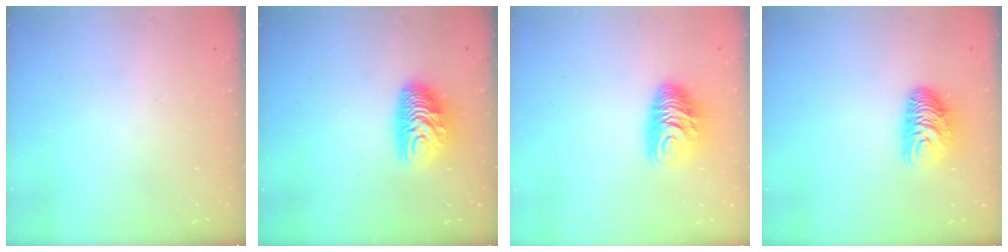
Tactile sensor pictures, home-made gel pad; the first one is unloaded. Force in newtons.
{"total": 11.4, "press": 11.3, "slide": 0.9}
{"total": 9.8, "press": 9.8, "slide": 0.3}
{"total": 9.8, "press": 9.8, "slide": 0.5}